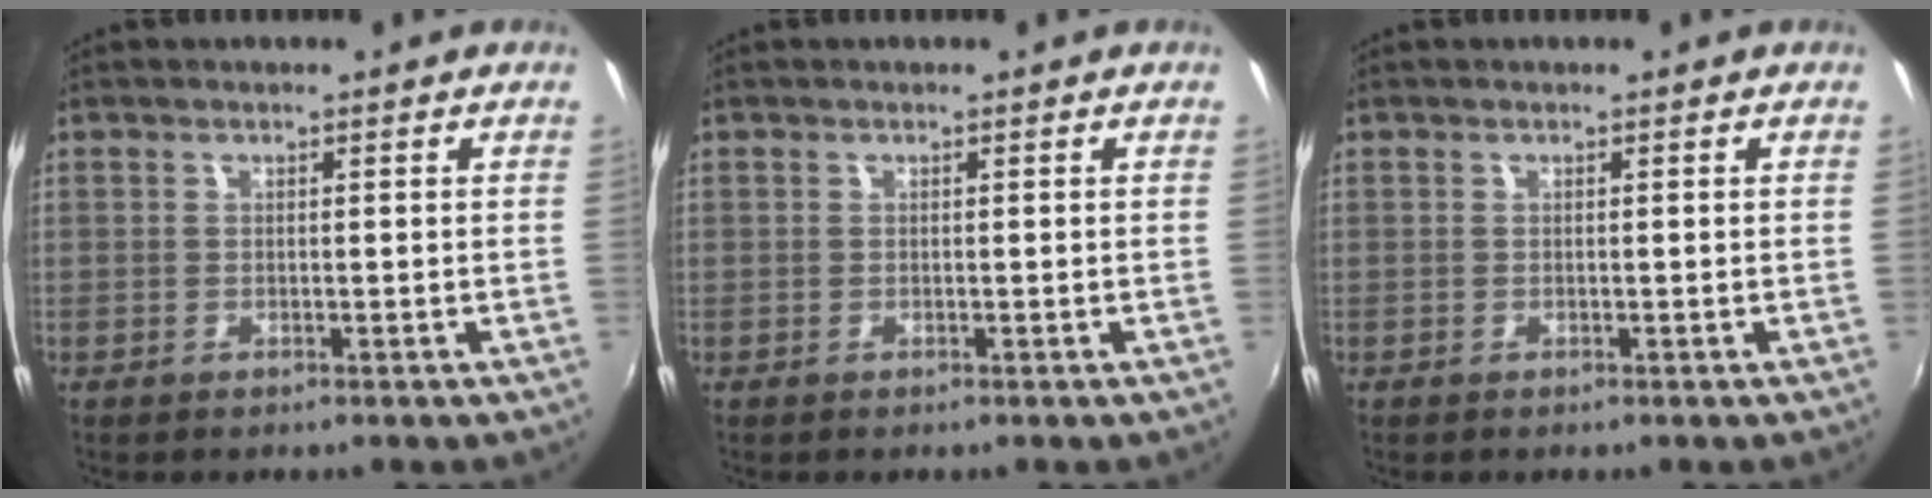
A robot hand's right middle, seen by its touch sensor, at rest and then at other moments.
{"total": 0.0}
{"total": 0.0}